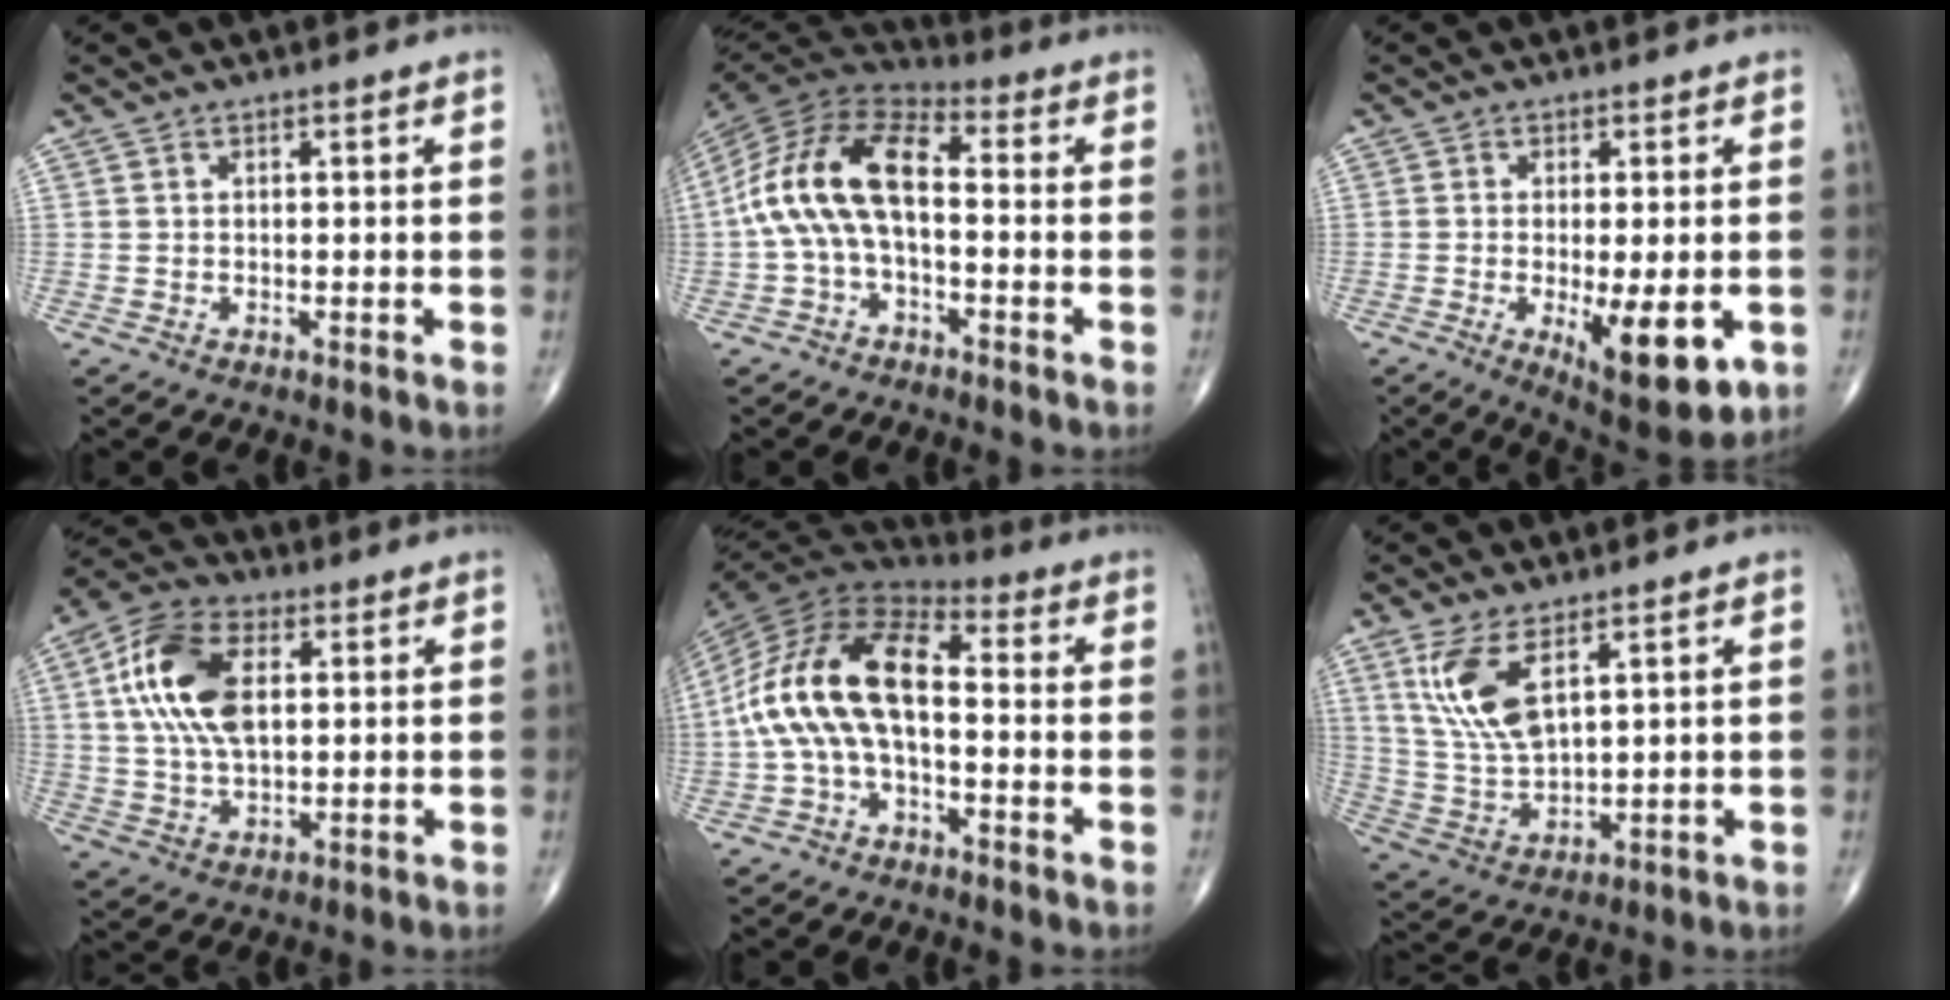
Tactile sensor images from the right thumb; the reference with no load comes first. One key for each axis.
{"total": 14.8, "fx": -0.8, "fy": 7.5, "fz": 12.7, "tx": -0.244, "ty": 0.041, "tz": -0.029}
{"total": 11.8, "fx": -3.3, "fy": 3.8, "fz": 10.6, "tx": -0.153, "ty": -0.020, "tz": -0.038}
{"total": 14.1, "fx": 3.0, "fy": 7.7, "fz": 11.4, "tx": -0.224, "ty": 0.008, "tz": 0.053}
{"total": 16.5, "fx": -1.2, "fy": 8.3, "fz": 14.2, "tx": -0.269, "ty": 0.041, "tz": -0.034}
{"total": 10.1, "fx": 4.8, "fy": 3.8, "fz": 8.0, "tx": -0.168, "ty": -0.022, "tz": 0.109}